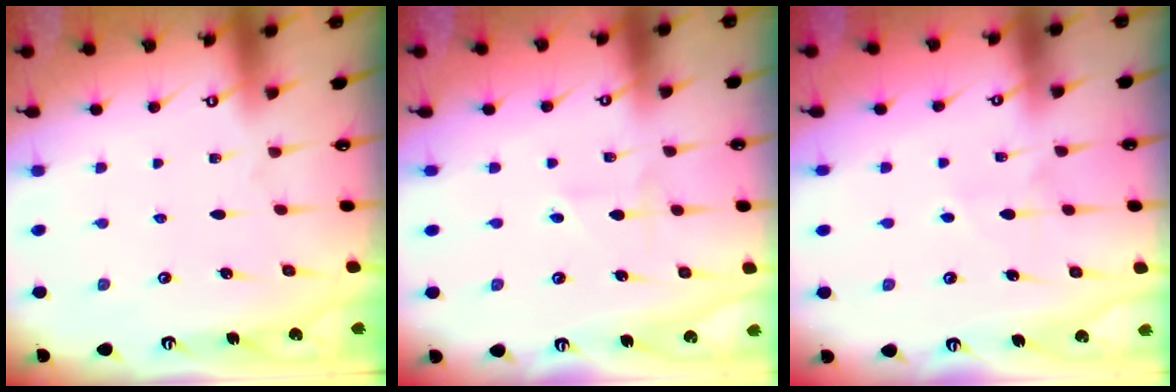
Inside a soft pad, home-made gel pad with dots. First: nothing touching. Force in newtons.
{"total": 1.5, "press": 1.4, "slide": 0.5}
{"total": 4.0, "press": 4.0, "slide": 0.6}